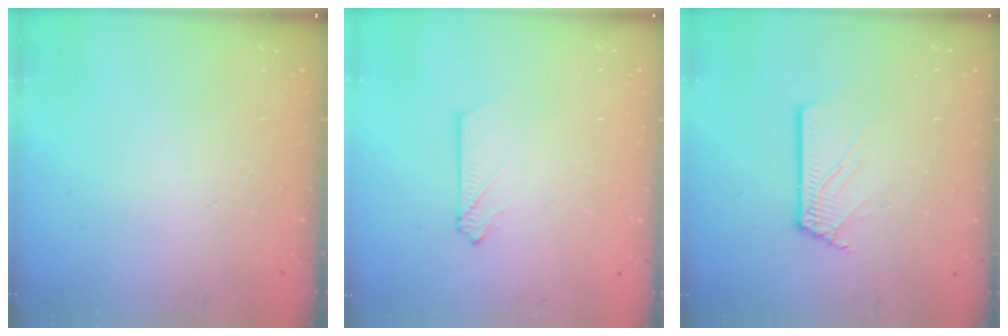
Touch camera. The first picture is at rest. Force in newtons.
{"total": 2.1, "press": 2.1, "slide": 0.3}
{"total": 2.4, "press": 2.4, "slide": 0.1}